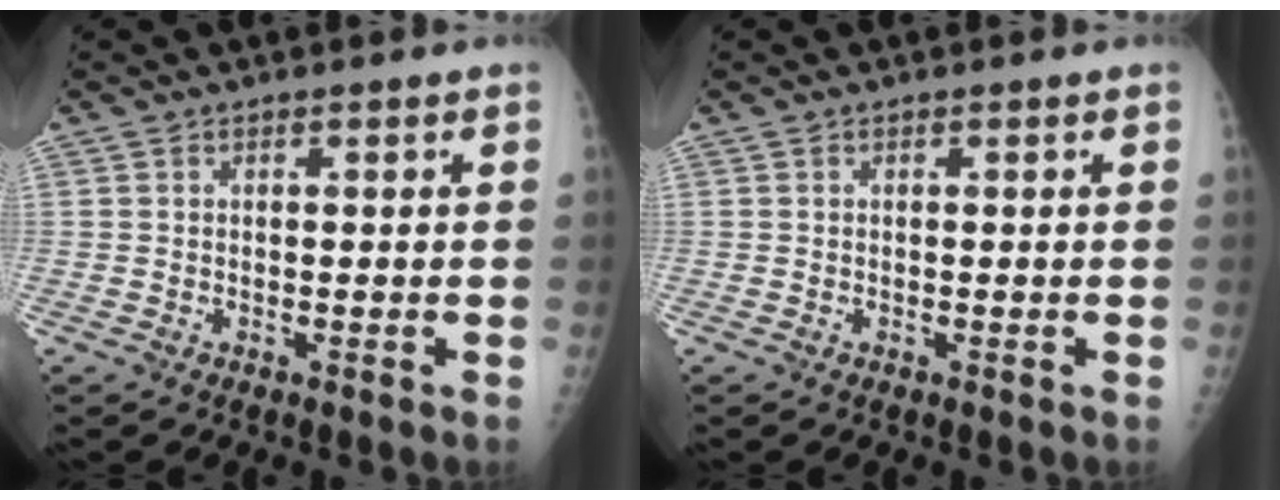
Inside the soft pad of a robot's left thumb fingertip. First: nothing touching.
{"total": 0.0}